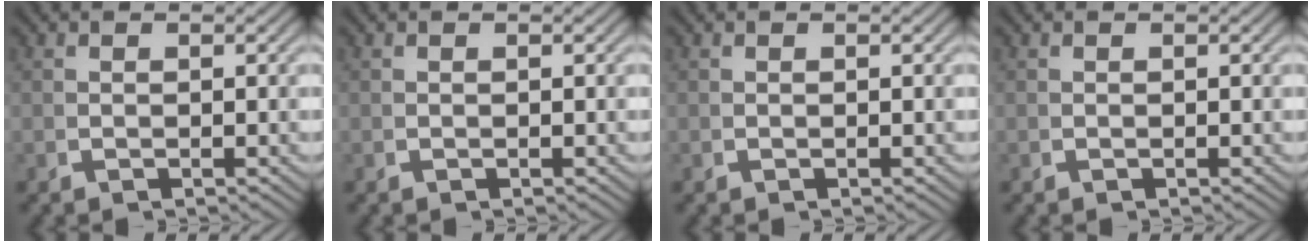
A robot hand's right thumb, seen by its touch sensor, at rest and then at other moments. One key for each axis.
{"total": 0.0}
{"total": 0.0}
{"total": 0.0}